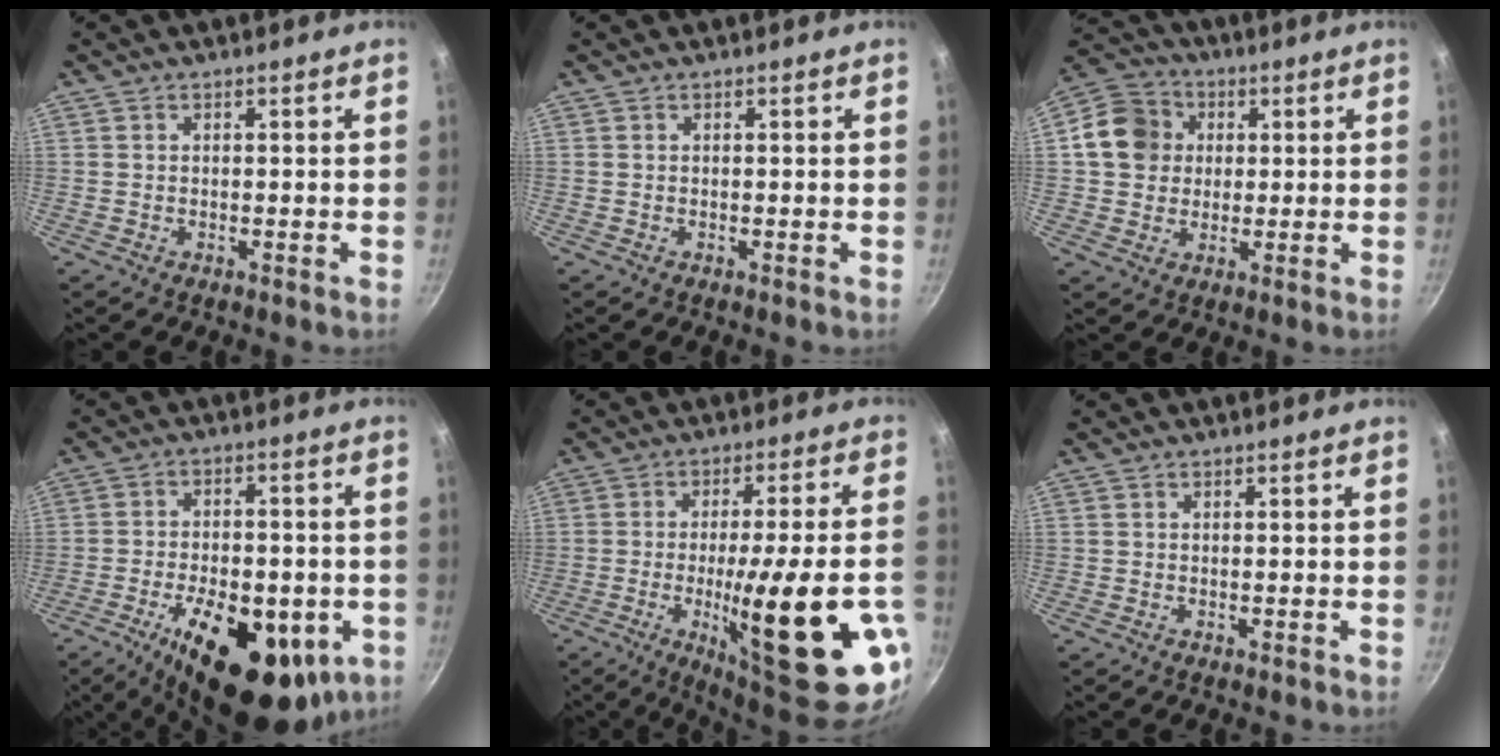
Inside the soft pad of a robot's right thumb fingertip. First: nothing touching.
{"total": 0.0}
{"total": 10.4, "force": [1.6, 9.3, 4.5], "torque": [-0.049, 0.015, 0.015]}
{"total": 22.4, "force": [-8.3, 11.1, 17.6], "torque": [-0.249, 0.007, -0.111]}
{"total": 26.7, "force": [-7.5, 5.5, 25.0], "torque": [-0.334, 0.003, -0.096]}
{"total": 0.0}